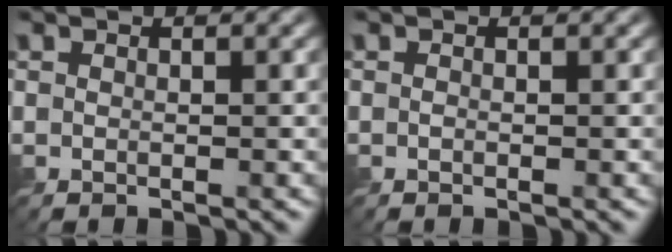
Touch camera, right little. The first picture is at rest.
{"total": 0.0}